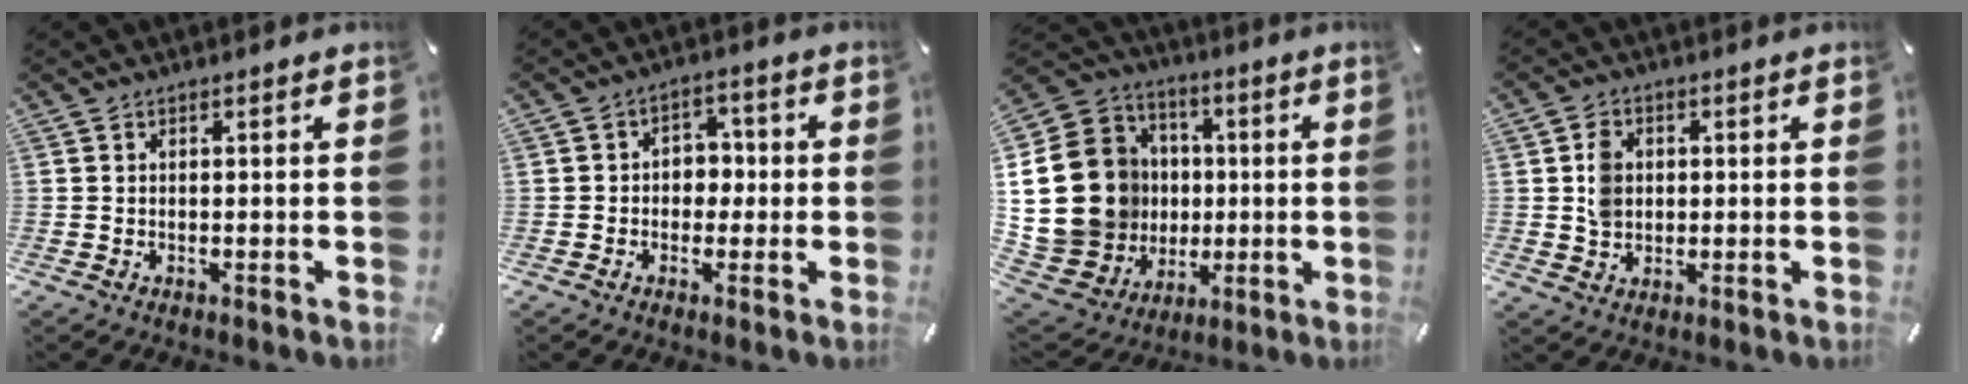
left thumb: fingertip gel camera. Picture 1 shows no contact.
{"total": 4.7, "force": [-0.9, 4.1, 2.1], "torque": [-0.028, 0.011, -0.023]}
{"total": 23.5, "force": [1.4, 20.9, 10.8], "torque": [-0.216, -0.005, 0.066]}
{"total": 5.4, "force": [0.5, 4.6, 2.8], "torque": [-0.043, 0.006, 0.006]}